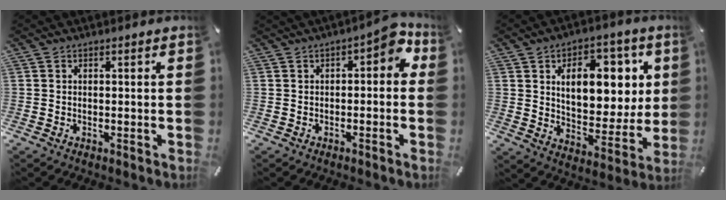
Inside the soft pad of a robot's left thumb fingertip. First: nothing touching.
{"total": 4.6, "force": [0.5, 2.6, 3.8], "torque": [-0.058, 0.004, 0.001]}
{"total": 14.8, "force": [5.2, 9.6, 10.0], "torque": [-0.137, -0.017, 0.091]}